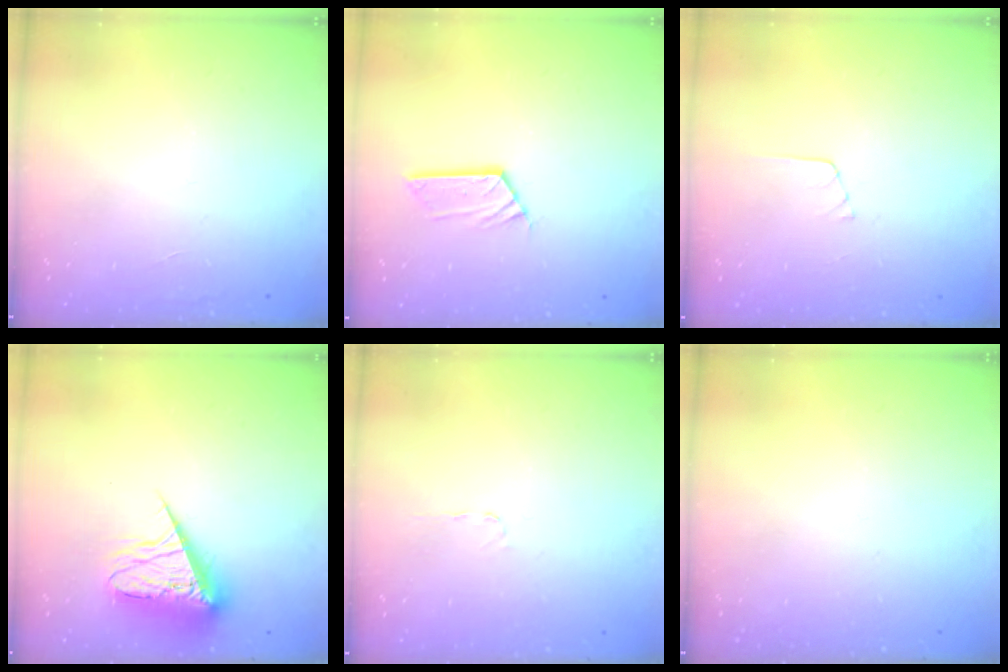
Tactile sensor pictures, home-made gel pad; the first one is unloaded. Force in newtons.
{"total": 5.3, "press": 5.3, "slide": 0.1}
{"total": 3.1, "press": 3.0, "slide": 0.3}
{"total": 9.3, "press": 9.3, "slide": 0.7}
{"total": 2.7, "press": 2.6, "slide": 0.3}
{"total": 0.0}